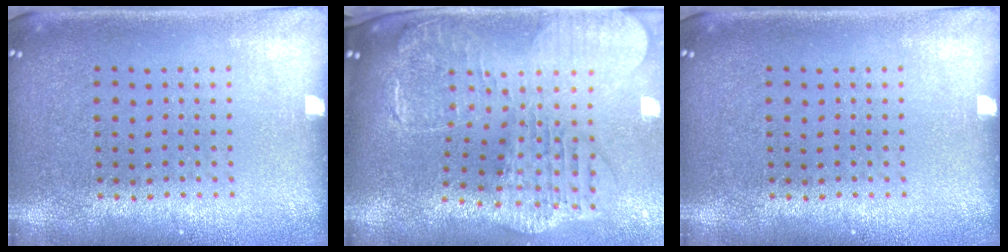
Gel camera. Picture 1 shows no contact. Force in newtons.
{"total": 3.0, "press": 2.5, "slide": 1.6}
{"total": 0.0}